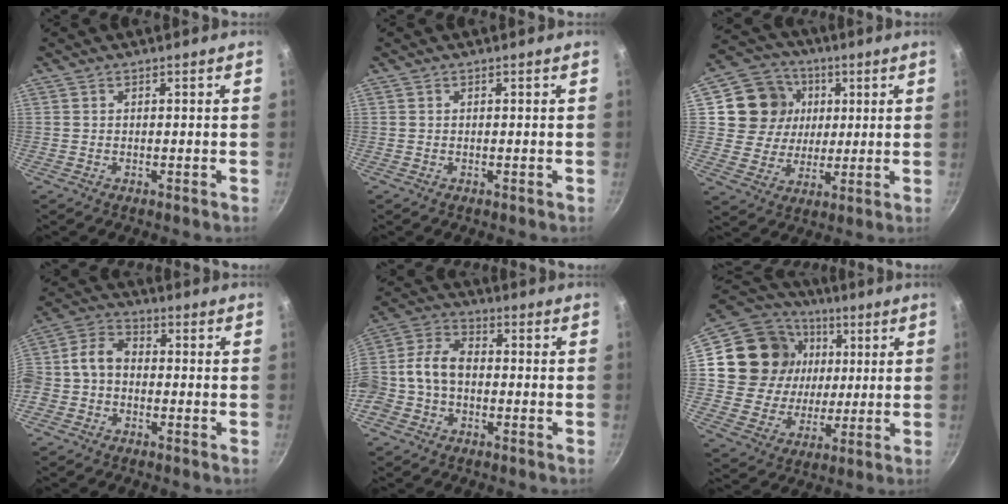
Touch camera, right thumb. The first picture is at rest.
{"total": 0.0}
{"total": 13.1, "force": [3.2, 11.8, 4.5], "torque": [-0.057, 0.000, 0.052]}
{"total": 8.1, "force": [-1.7, 6.1, 5.1], "torque": [-0.096, 0.037, -0.051]}
{"total": 11.1, "force": [-1.9, 7.8, 7.7], "torque": [-0.146, 0.044, -0.052]}
{"total": 20.1, "force": [4.2, 17.6, 8.6], "torque": [-0.143, 0.010, 0.076]}